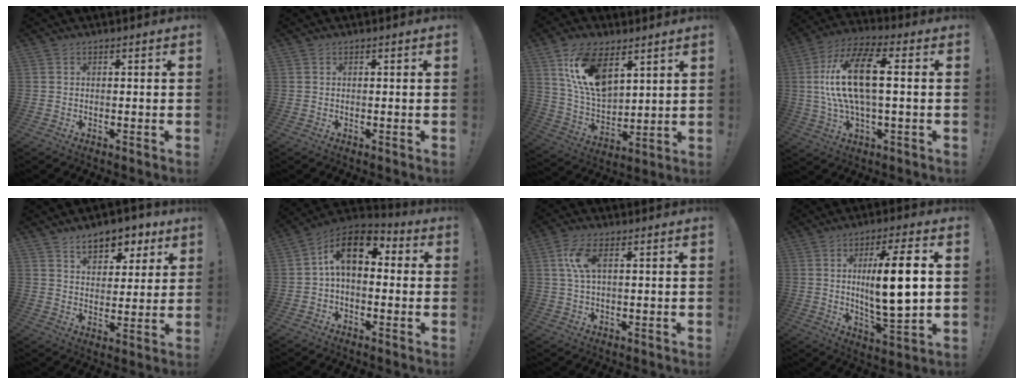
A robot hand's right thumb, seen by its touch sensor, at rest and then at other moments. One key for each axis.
{"total": 0.0}
{"total": 16.3, "fx": 8.7, "fy": 9.2, "fz": 10.2, "tx": -0.206, "ty": -0.038, "tz": 0.163}
{"total": 17.9, "fx": 1.9, "fy": 6.9, "fz": 16.4, "tx": -0.303, "ty": 0.005, "tz": 0.026}
{"total": 9.1, "fx": 6.0, "fy": 5.6, "fz": 4.1, "tx": -0.048, "ty": -0.039, "tz": 0.107}
{"total": 12.0, "fx": 3.2, "fy": 7.0, "fz": 9.1, "tx": -0.145, "ty": -0.003, "tz": 0.058}
{"total": 7.2, "fx": 1.8, "fy": 3.1, "fz": 6.3, "tx": -0.124, "ty": 0.005, "tz": 0.032}
{"total": 15.3, "fx": 1.9, "fy": 3.4, "fz": 14.8, "tx": -0.245, "ty": -0.016, "tz": 0.014}